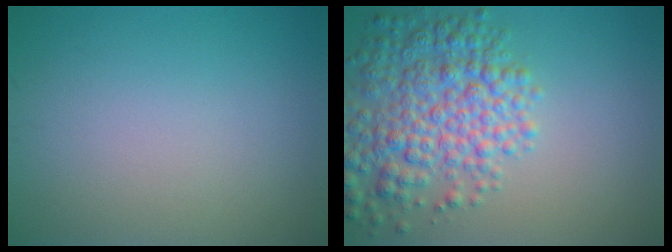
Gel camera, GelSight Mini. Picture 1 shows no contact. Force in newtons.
{"total": 7.0, "press": 7.0, "slide": 0.3}